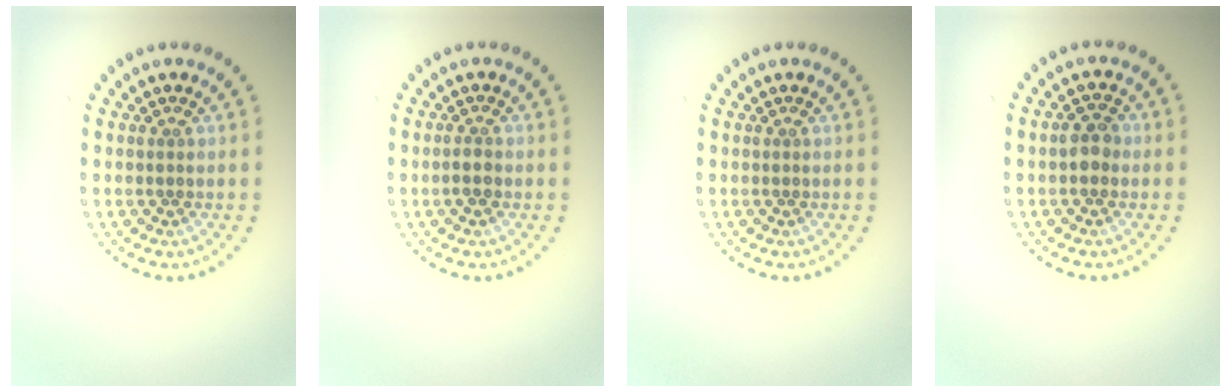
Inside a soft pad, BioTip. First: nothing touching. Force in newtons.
{"total": 1.3, "press": 1.3, "slide": 0.4}
{"total": 0.0}
{"total": 1.9, "press": 1.9, "slide": 0.3}